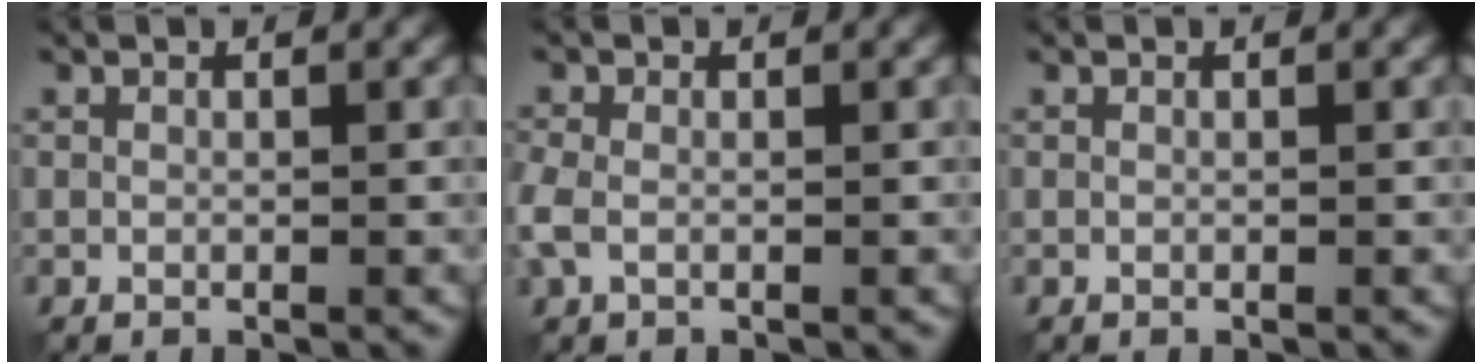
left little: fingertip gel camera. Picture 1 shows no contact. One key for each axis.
{"total": 2.2, "fx": -0.6, "fy": 1.4, "fz": 1.5, "tx": -0.049, "ty": -0.001, "tz": -0.020}
{"total": 0.0}